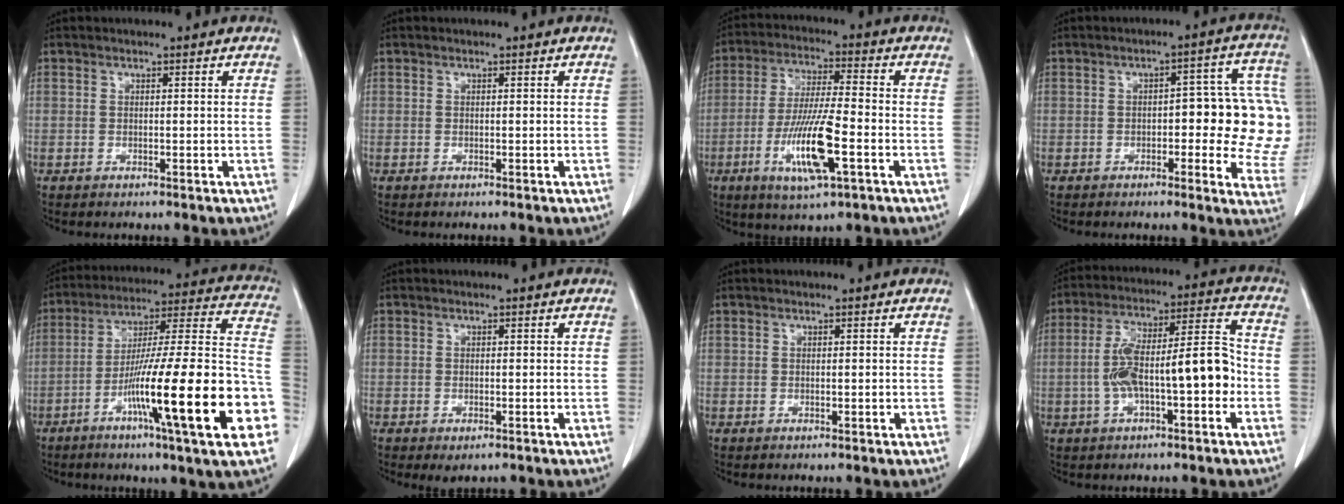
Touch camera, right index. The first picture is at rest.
{"total": 0.0}
{"total": 12.1, "force": [-4.1, 1.4, 11.3], "torque": [-0.220, -0.014, -0.072]}
{"total": 13.7, "force": [-0.5, 5.2, 12.7], "torque": [-0.124, 0.026, -0.009]}
{"total": 26.1, "force": [-9.2, 1.0, 24.4], "torque": [-0.313, -0.010, -0.147]}
{"total": 1.7, "force": [-0.9, 0.8, 1.2], "torque": [-0.016, -0.003, -0.005]}
{"total": 0.0}
{"total": 13.2, "force": [-2.6, 3.1, 12.5], "torque": [-0.219, 0.040, -0.037]}